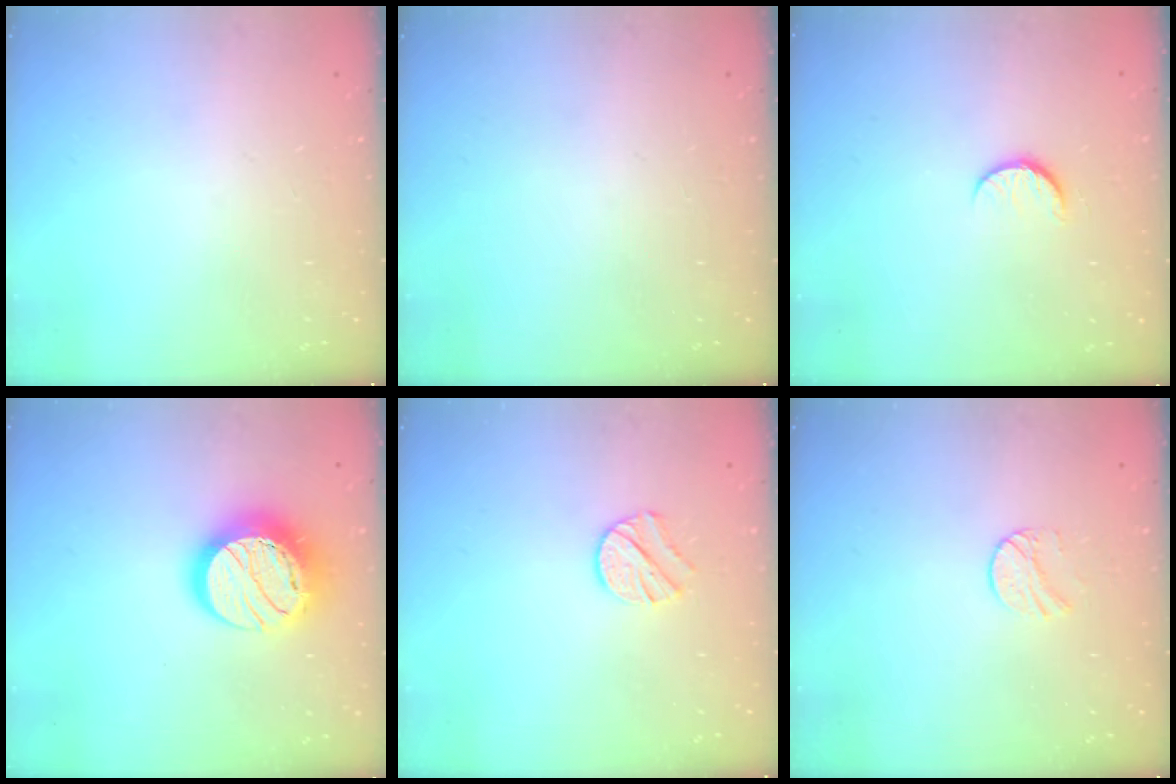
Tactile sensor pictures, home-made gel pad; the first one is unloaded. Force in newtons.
{"total": 0.0}
{"total": 5.1, "press": 5.1, "slide": 0.4}
{"total": 17.6, "press": 17.6, "slide": 1.2}
{"total": 7.9, "press": 7.9, "slide": 0.1}
{"total": 6.6, "press": 6.6, "slide": 0.6}